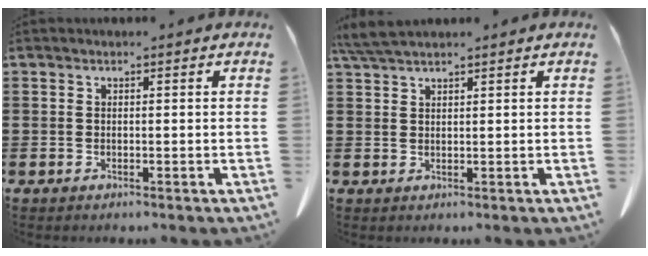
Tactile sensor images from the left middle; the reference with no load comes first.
{"total": 3.5, "force": [3.0, 0.3, 1.8], "torque": [-0.044, -0.003, 0.058]}